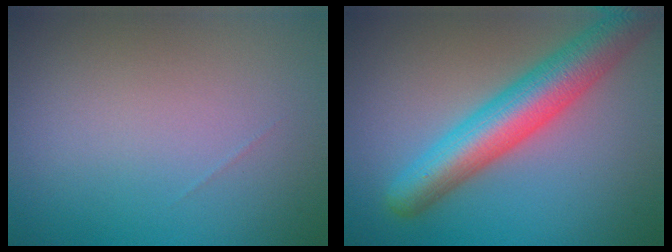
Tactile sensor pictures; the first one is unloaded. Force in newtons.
{"total": 7.4, "press": 7.4, "slide": 0.2}